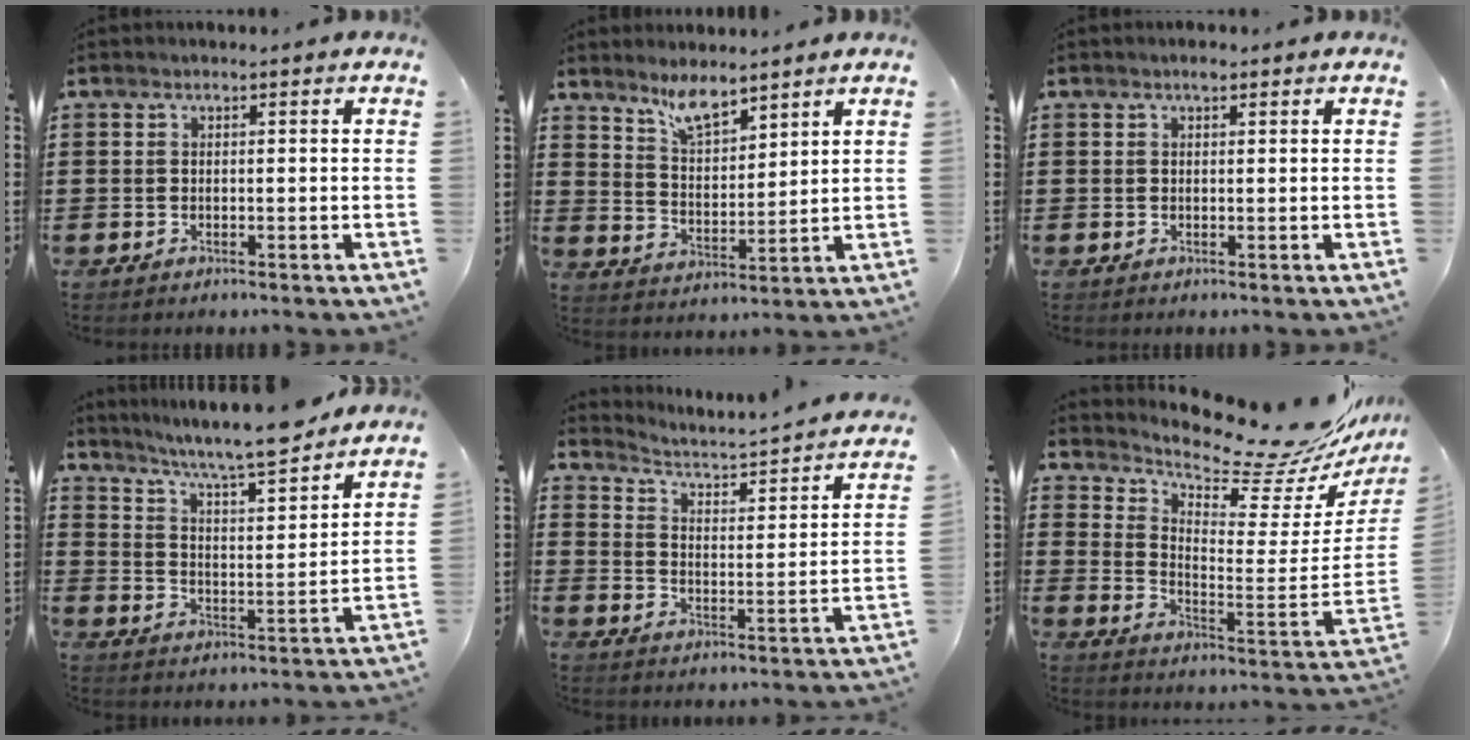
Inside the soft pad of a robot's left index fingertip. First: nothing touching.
{"total": 5.8, "force": [5.1, 1.3, 2.4], "torque": [-0.064, -0.016, 0.092]}
{"total": 1.2, "force": [0.8, 0.5, 0.7], "torque": [-0.015, 0.003, 0.014]}
{"total": 7.3, "force": [6.6, 0.1, 3.0], "torque": [-0.083, -0.045, 0.108]}
{"total": 2.0, "force": [1.9, 0.3, 0.6], "torque": [-0.033, -0.026, 0.017]}
{"total": 11.9, "force": [10.8, 1.7, 4.7], "torque": [-0.097, -0.089, 0.175]}